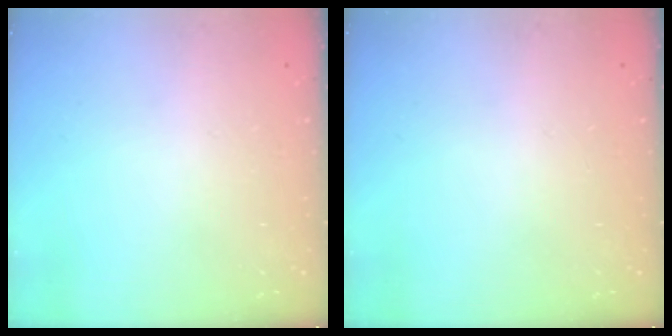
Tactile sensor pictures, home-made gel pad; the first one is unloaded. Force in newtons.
{"total": 0.0}